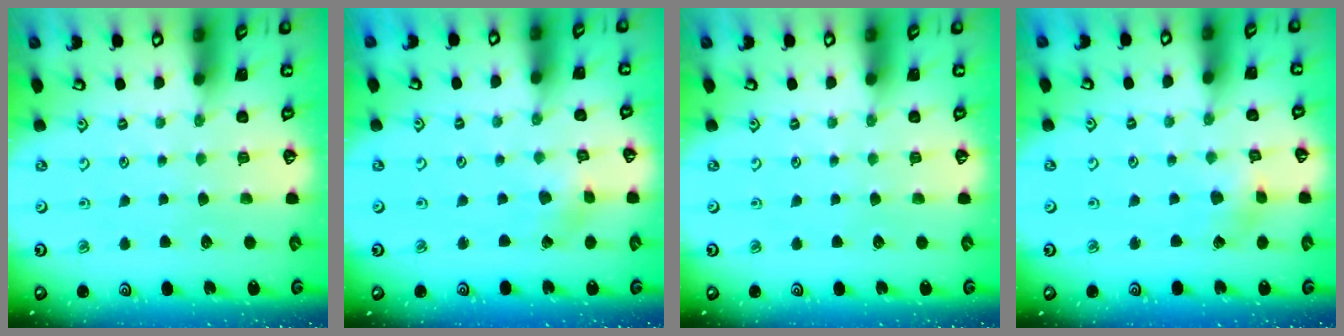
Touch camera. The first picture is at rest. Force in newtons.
{"total": 2.3, "press": 2.3, "slide": 0.2}
{"total": 0.0}
{"total": 2.7, "press": 2.7, "slide": 0.3}